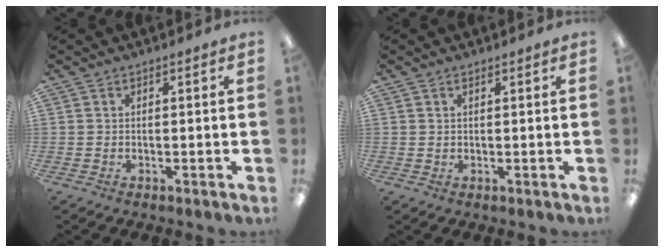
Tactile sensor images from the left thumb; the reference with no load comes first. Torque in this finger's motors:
{"motor_torque": [-0.25, 0.11, 0.11, -0.12, 0.00]}